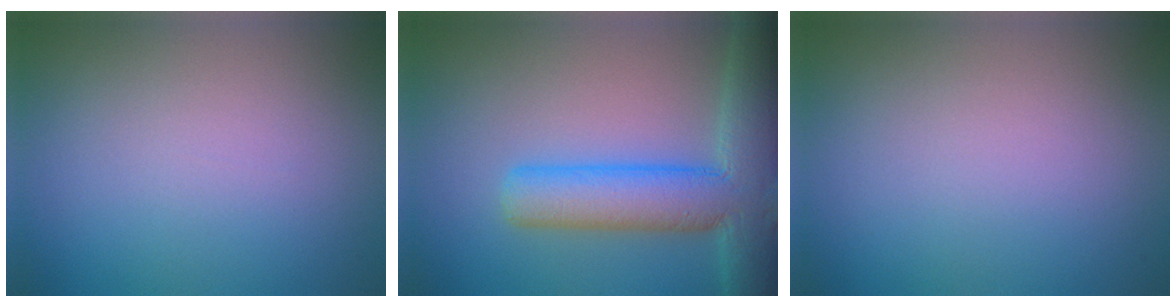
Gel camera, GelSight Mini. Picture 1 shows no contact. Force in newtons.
{"total": 8.9, "press": 8.9, "slide": 0.4}
{"total": 0.0}